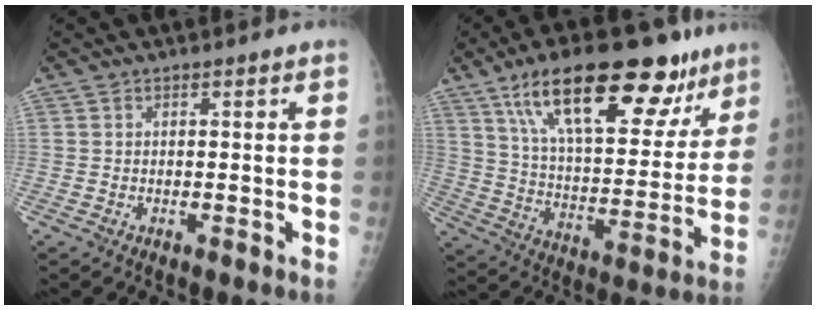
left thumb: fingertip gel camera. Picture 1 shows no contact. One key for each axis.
{"total": 26.7, "fx": 15.9, "fy": 10.7, "fz": 18.7, "tx": -0.251, "ty": -0.033, "tz": 0.256}